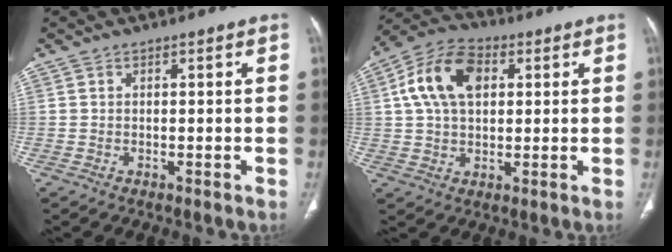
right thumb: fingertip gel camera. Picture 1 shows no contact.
{"total": 12.5, "force": [3.3, 8.0, 9.1], "torque": [-0.160, 0.015, 0.052]}